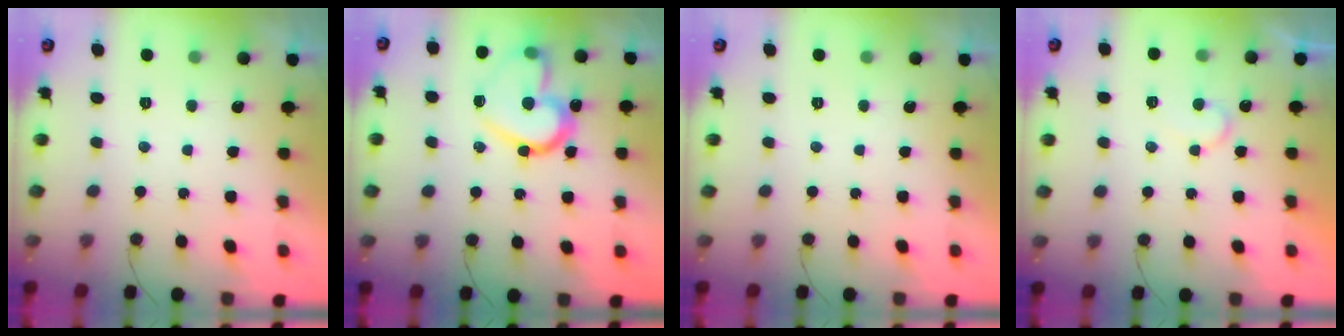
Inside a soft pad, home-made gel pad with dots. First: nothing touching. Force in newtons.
{"total": 17.8, "press": 17.7, "slide": 1.8}
{"total": 0.0}
{"total": 8.4, "press": 8.4, "slide": 0.7}